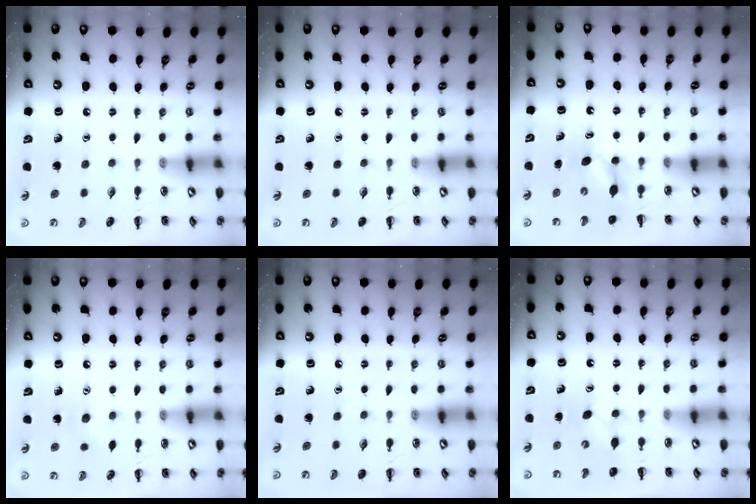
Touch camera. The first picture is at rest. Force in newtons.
{"total": 0.0}
{"total": 4.4, "press": 4.3, "slide": 0.6}
{"total": 2.9, "press": 2.8, "slide": 0.7}
{"total": 0.0}
{"total": 3.7, "press": 3.6, "slide": 0.6}